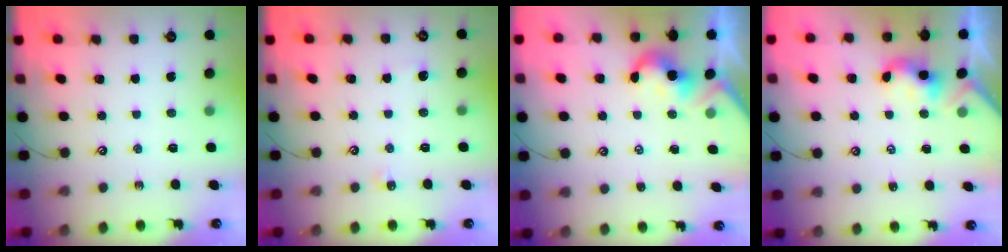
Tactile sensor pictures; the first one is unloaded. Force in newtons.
{"total": 3.0, "press": 3.0, "slide": 0.5}
{"total": 1.8, "press": 1.8, "slide": 0.2}
{"total": 2.2, "press": 2.2, "slide": 0.2}